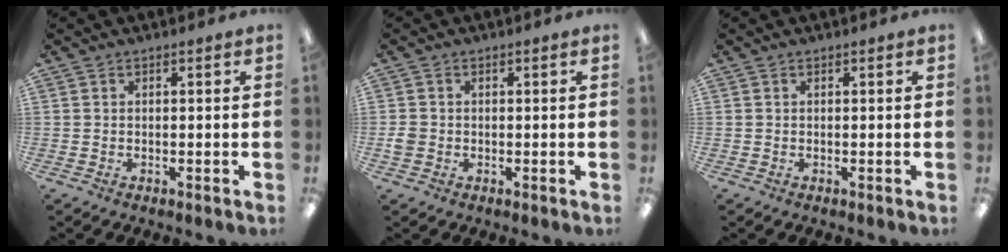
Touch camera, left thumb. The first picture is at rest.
{"total": 3.3, "force": [-0.5, 3.1, 1.1], "torque": [-0.011, 0.004, -0.010]}
{"total": 0.0}